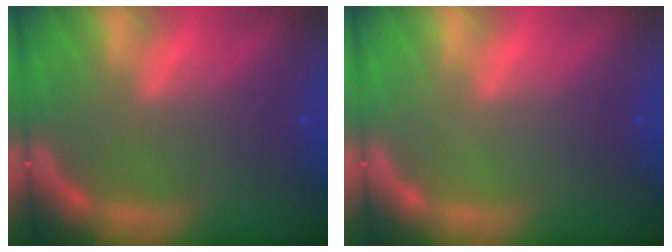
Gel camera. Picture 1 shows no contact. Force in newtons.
{"total": 0.0}